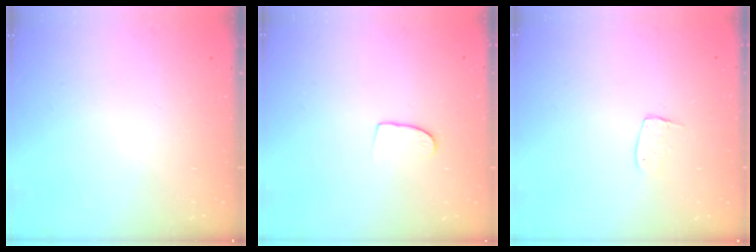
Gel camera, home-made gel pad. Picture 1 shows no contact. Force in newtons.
{"total": 6.8, "press": 6.8, "slide": 0.6}
{"total": 5.2, "press": 5.2, "slide": 0.3}